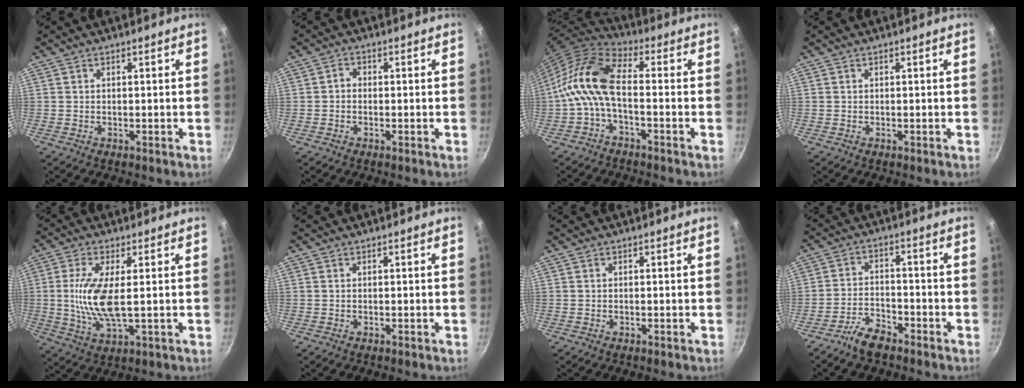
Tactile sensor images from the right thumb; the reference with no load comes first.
{"total": 1.3, "force": [-0.5, 1.0, 0.6], "torque": [-0.011, 0.007, -0.014]}
{"total": 10.9, "force": [-1.9, 5.1, 9.4], "torque": [-0.199, 0.037, -0.054]}
{"total": 0.0}
{"total": 10.0, "force": [0.6, 3.3, 9.4], "torque": [-0.202, -0.009, 0.013]}
{"total": 0.0}
{"total": 0.0}
{"total": 5.8, "force": [-4.6, 2.1, 2.8], "torque": [-0.053, 0.037, -0.090]}